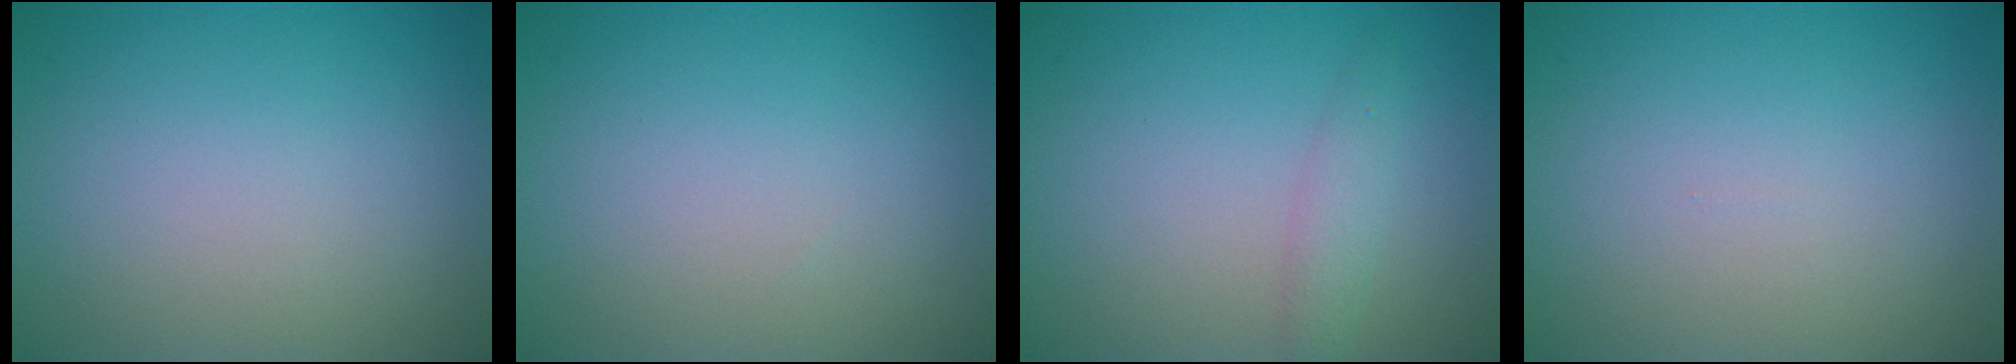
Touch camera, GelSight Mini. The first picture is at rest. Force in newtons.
{"total": 0.0}
{"total": 1.6, "press": 1.6, "slide": 0.1}
{"total": 0.0}